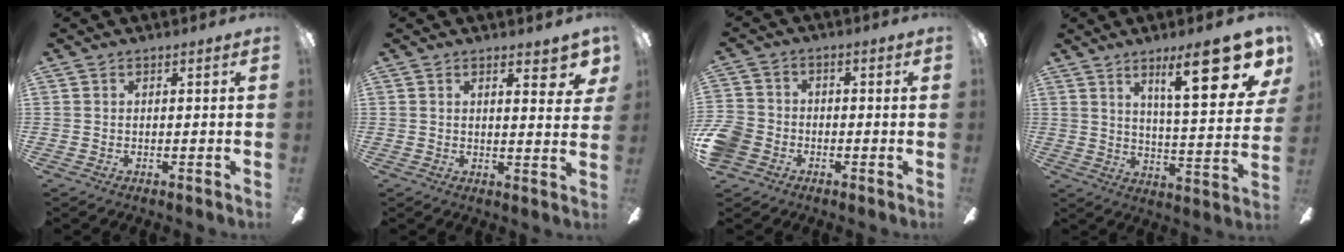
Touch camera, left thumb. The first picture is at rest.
{"total": 5.1, "force": [3.0, 1.4, 3.9], "torque": [-0.041, -0.020, 0.045]}
{"total": 7.3, "force": [-3.1, 5.9, 3.0], "torque": [-0.081, 0.029, -0.059]}
{"total": 19.1, "force": [10.1, 5.3, 15.4], "torque": [-0.210, -0.052, 0.143]}